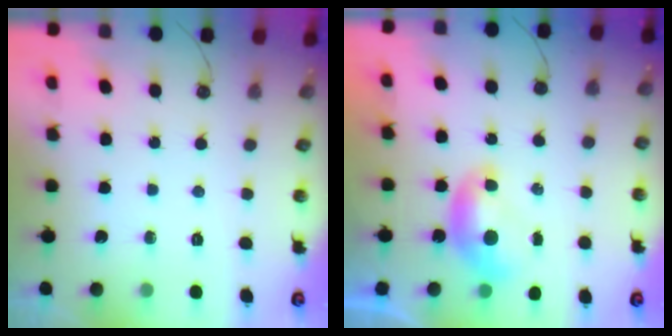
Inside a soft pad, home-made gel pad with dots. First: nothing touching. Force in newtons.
{"total": 0.0}